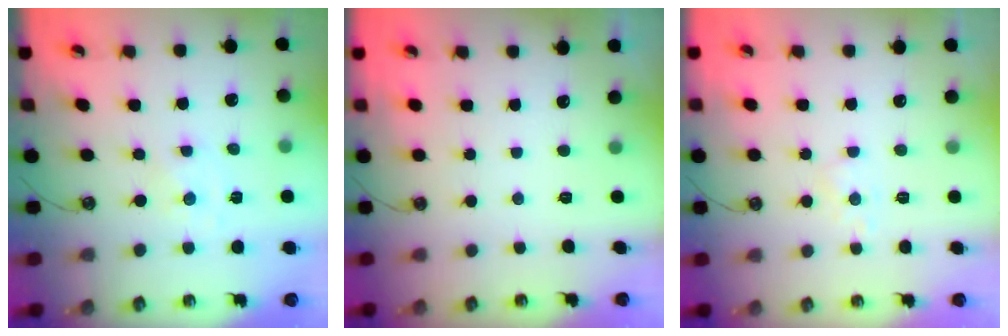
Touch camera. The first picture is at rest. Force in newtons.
{"total": 0.0}
{"total": 4.6, "press": 4.5, "slide": 1.0}